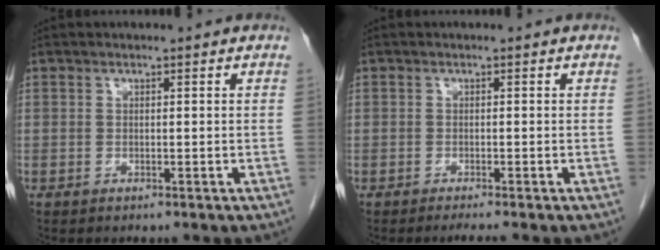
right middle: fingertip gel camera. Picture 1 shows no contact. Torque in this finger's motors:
{"motor_torque": [0.07, -0.04, -0.01, 0.00]}